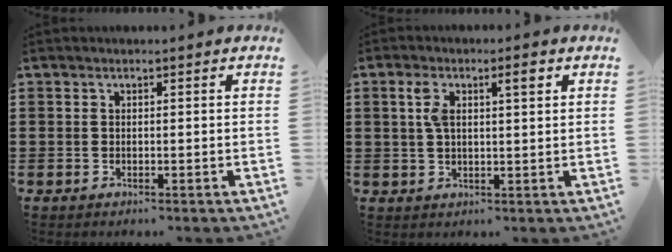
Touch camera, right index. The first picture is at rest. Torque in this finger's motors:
{"motor_torque": [0.18, -0.03, 0.12, 0.10]}